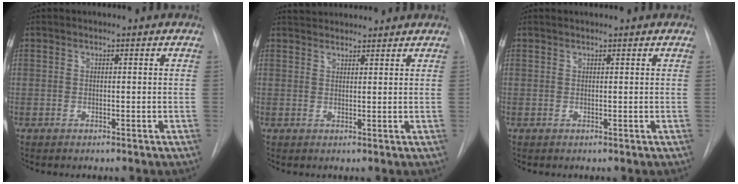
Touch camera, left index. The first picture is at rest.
{"total": 2.7, "force": [2.6, 0.4, 0.4], "torque": [-0.007, 0.027, 0.034]}
{"total": 1.2, "force": [1.1, -0.1, 0.3], "torque": [-0.004, 0.016, 0.023]}